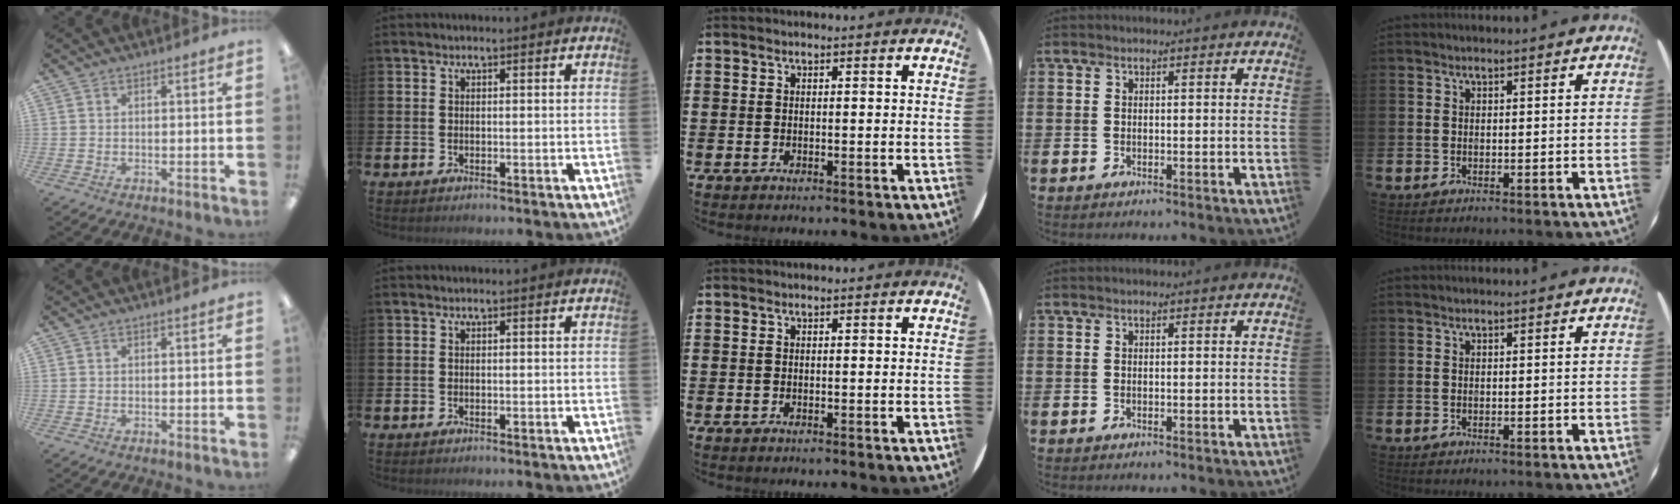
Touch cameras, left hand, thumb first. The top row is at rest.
{}